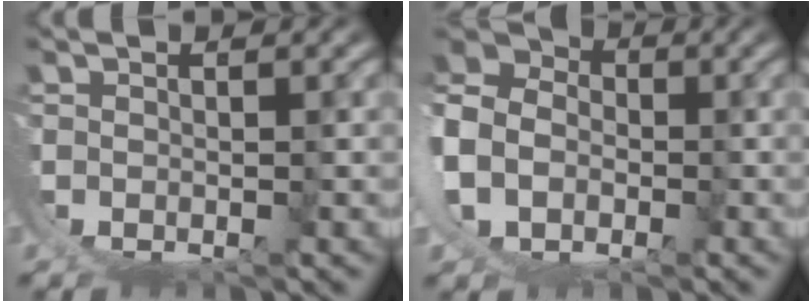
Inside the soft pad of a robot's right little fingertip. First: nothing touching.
{"total": 8.9, "force": [3.7, 6.8, 4.5], "torque": [-0.119, -0.001, 0.052]}